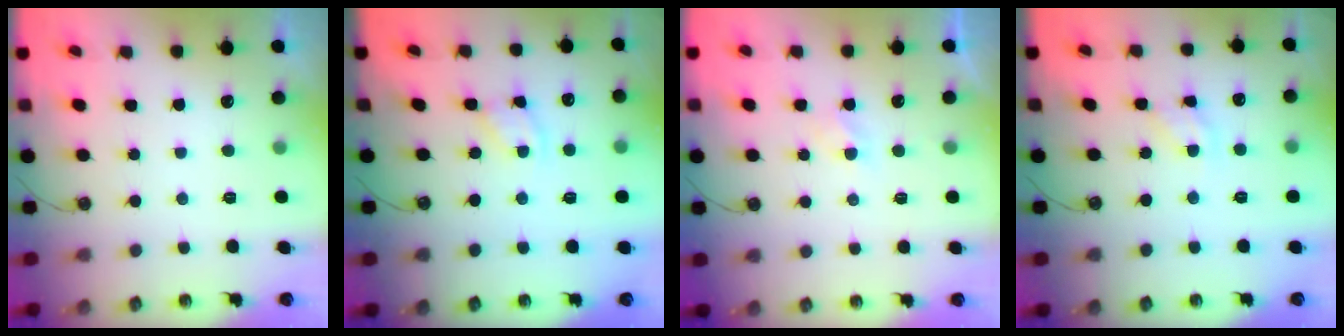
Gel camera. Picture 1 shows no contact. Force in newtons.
{"total": 2.9, "press": 2.9, "slide": 0.1}
{"total": 2.8, "press": 2.7, "slide": 0.6}
{"total": 7.3, "press": 7.3, "slide": 0.4}